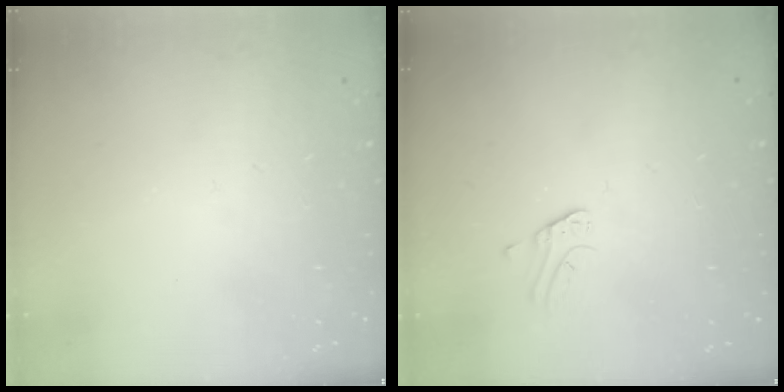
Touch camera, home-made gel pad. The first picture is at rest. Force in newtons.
{"total": 1.3, "press": 1.3, "slide": 0.1}